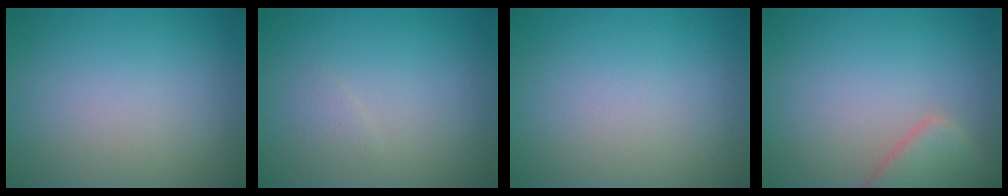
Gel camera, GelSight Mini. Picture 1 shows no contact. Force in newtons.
{"total": 0.7, "press": 0.7, "slide": 0.0}
{"total": 0.0}
{"total": 3.4, "press": 3.3, "slide": 0.4}